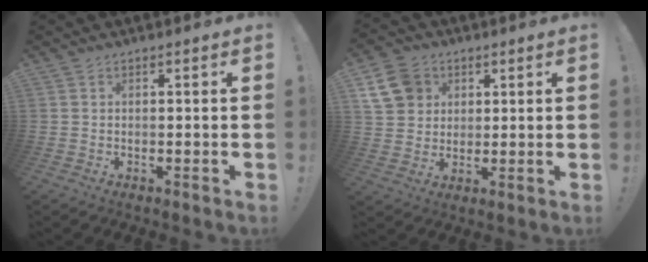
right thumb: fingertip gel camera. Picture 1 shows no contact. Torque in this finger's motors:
{"motor_torque": [0.32, 0.41, 0.57, 0.35, 0.00]}